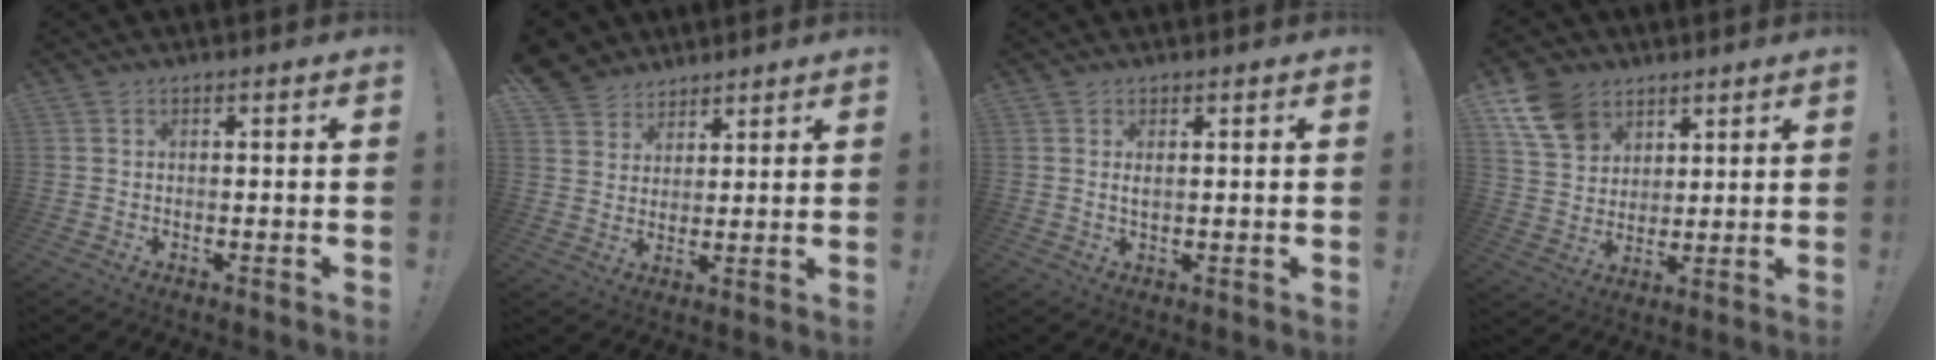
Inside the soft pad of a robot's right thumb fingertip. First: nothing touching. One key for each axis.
{"total": 6.9, "fx": 5.0, "fy": 4.7, "fz": 0.4, "tx": -0.012, "ty": -0.040, "tz": 0.102}
{"total": 1.3, "fx": 0.4, "fy": 0.3, "fz": 1.2, "tx": -0.018, "ty": -0.002, "tz": 0.005}
{"total": 12.7, "fx": 7.3, "fy": 9.0, "fz": 5.1, "tx": -0.090, "ty": -0.032, "tz": 0.147}